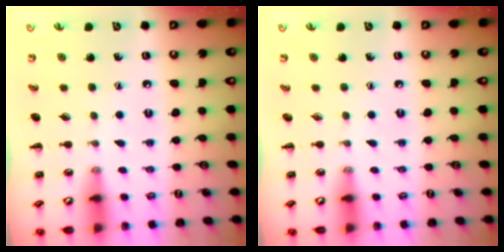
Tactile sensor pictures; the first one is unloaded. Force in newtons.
{"total": 0.0}